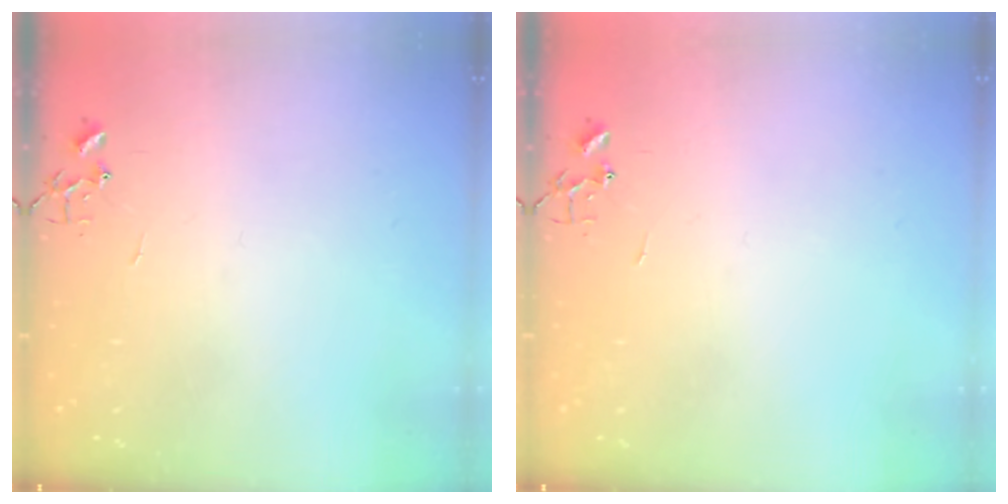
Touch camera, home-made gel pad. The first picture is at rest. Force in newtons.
{"total": 0.0}